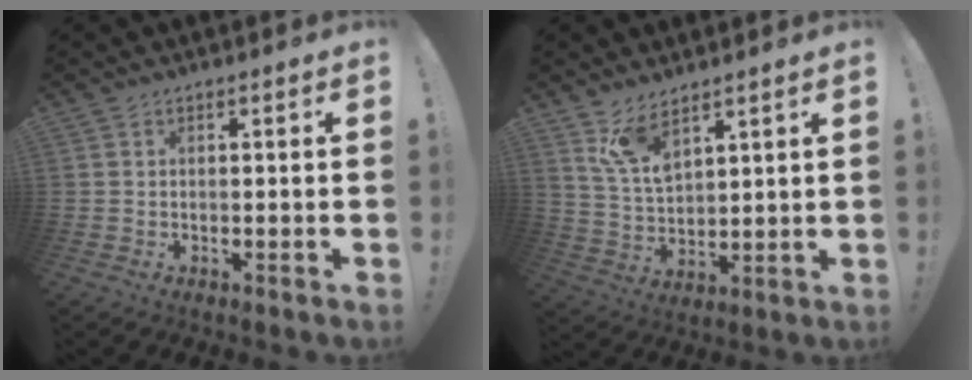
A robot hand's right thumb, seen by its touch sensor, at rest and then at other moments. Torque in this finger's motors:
{"motor_torque": [0.05, 0.17, 0.46, 0.27, 0.01]}